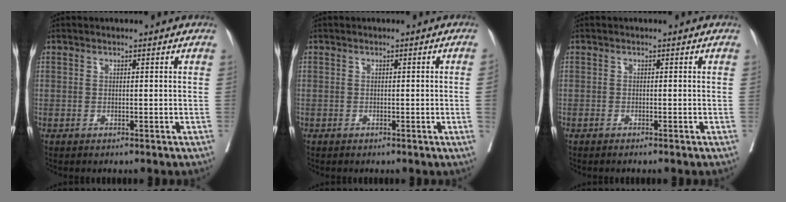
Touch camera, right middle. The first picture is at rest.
{"total": 1.2, "force": [-0.2, -0.4, 1.1], "torque": [-0.015, -0.002, -0.003]}
{"total": 1.2, "force": [-1.0, -0.1, 0.6], "torque": [-0.009, 0.000, -0.013]}